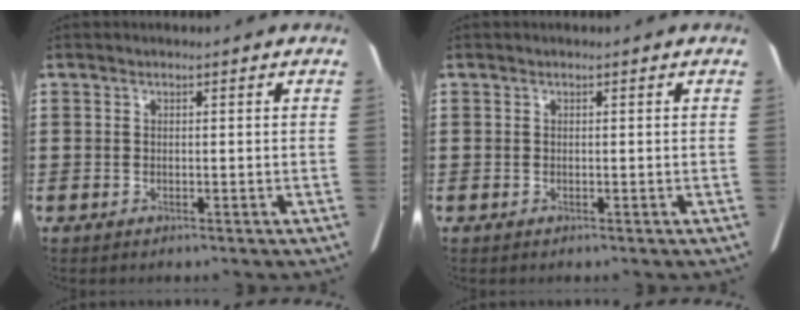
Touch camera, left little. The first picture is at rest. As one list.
[{"total": 0.0}]